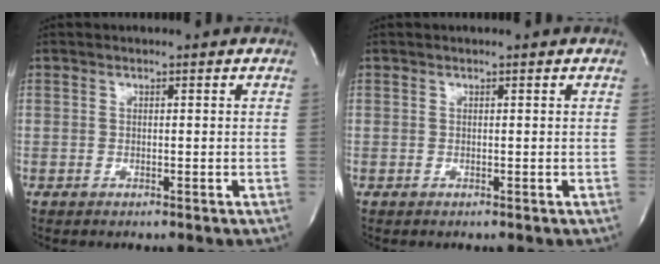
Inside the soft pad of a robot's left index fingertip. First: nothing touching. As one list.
[{"total": 0.0}]